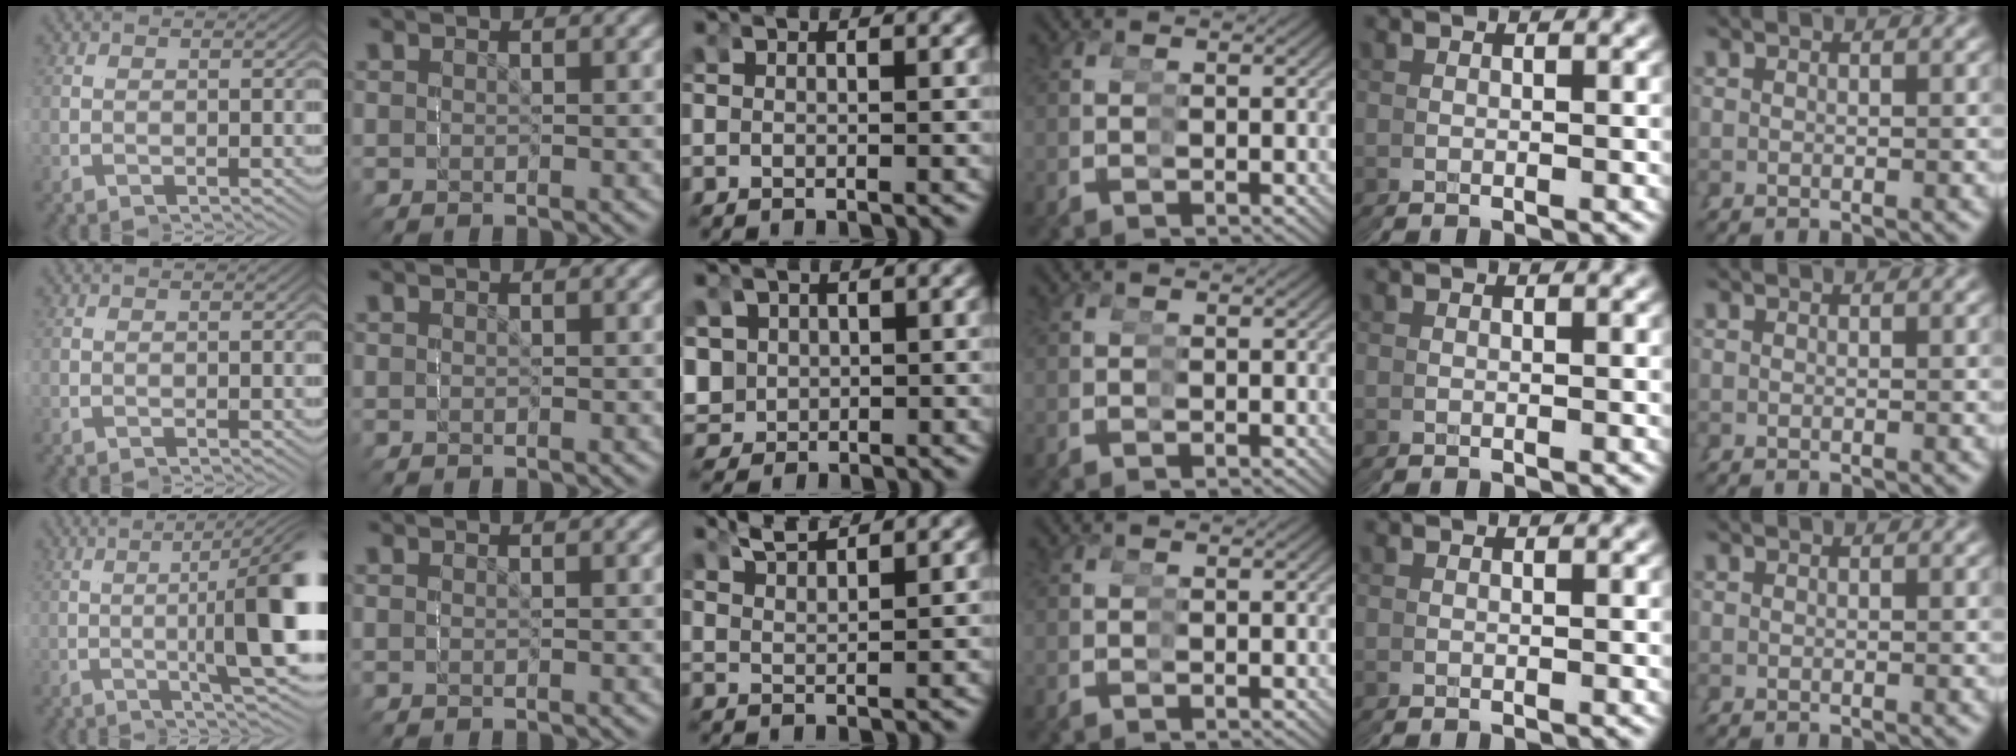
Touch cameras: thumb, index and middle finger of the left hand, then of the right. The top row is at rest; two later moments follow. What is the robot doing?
{"motion": "grasp_and_lifting", "object": "screwdriver"}